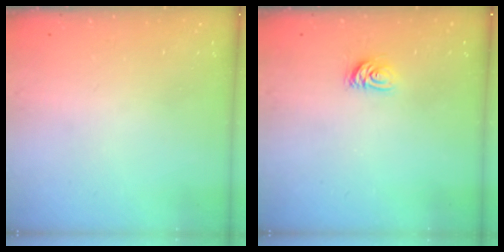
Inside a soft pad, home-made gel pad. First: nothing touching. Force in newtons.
{"total": 4.0, "press": 3.9, "slide": 0.7}